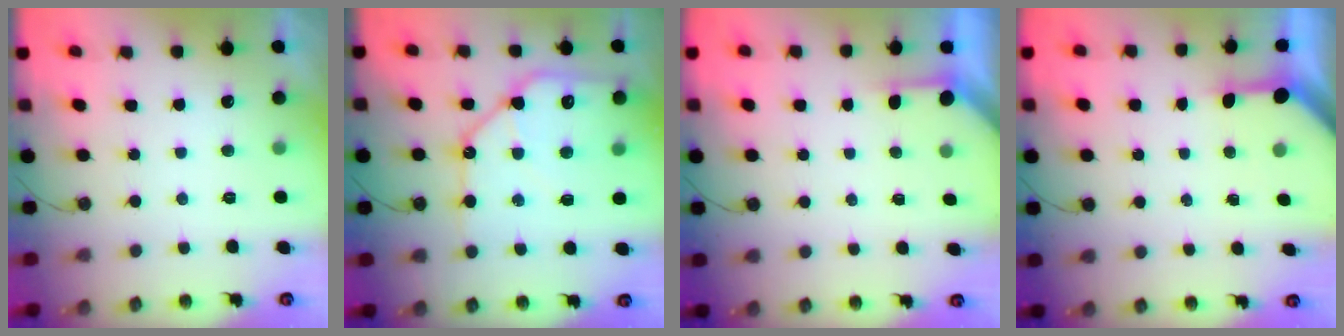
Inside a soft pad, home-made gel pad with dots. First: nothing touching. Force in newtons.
{"total": 14.2, "press": 14.1, "slide": 1.6}
{"total": 1.9, "press": 1.9, "slide": 0.3}
{"total": 3.4, "press": 3.4, "slide": 0.4}